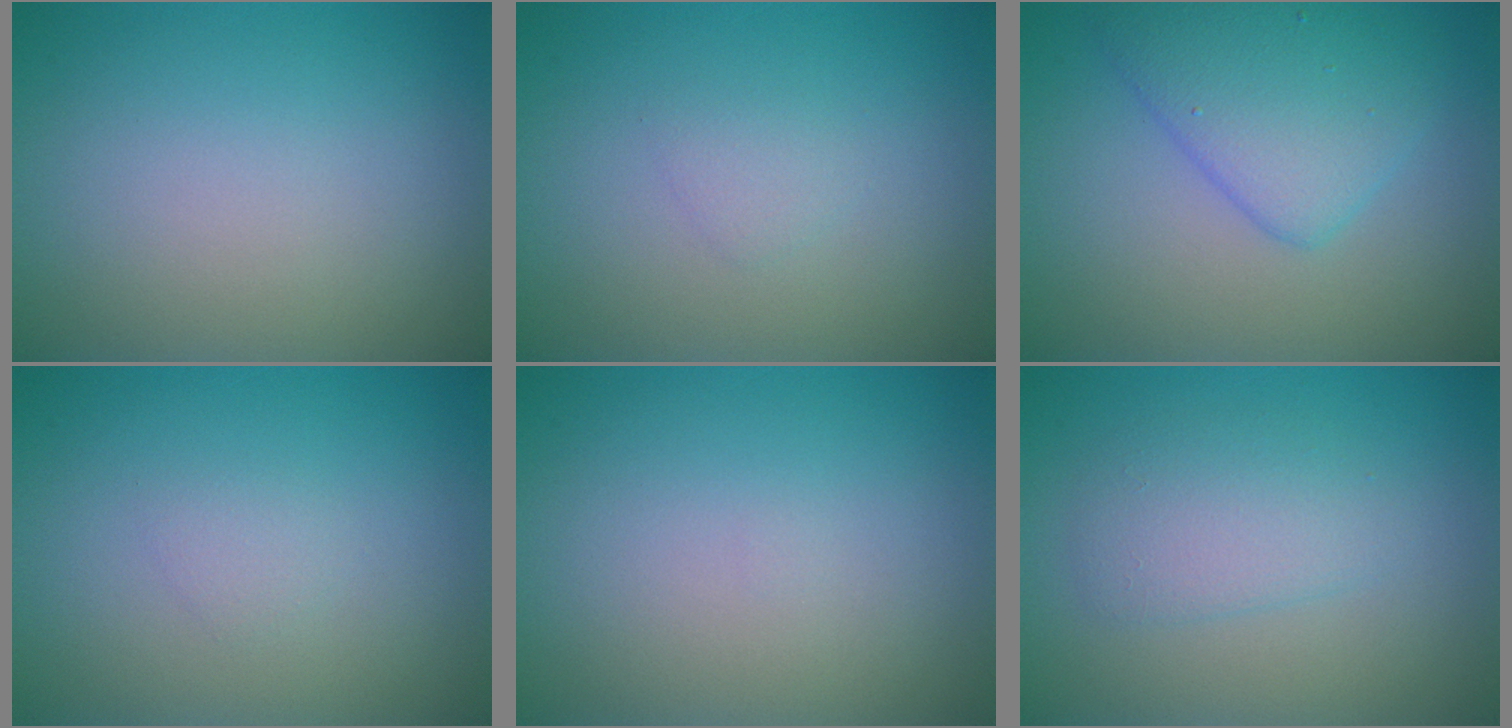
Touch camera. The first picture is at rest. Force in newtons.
{"total": 0.9, "press": 0.9, "slide": 0.1}
{"total": 4.6, "press": 4.6, "slide": 0.3}
{"total": 0.8, "press": 0.8, "slide": 0.1}
{"total": 0.0}
{"total": 2.5, "press": 2.5, "slide": 0.1}